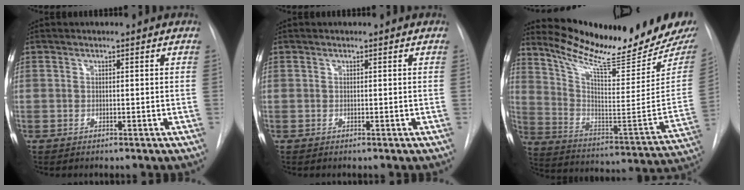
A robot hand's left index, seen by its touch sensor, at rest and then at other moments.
{"total": 0.0}
{"total": 21.8, "force": [19.5, 0.5, 9.7], "torque": [-0.164, -0.107, 0.290]}